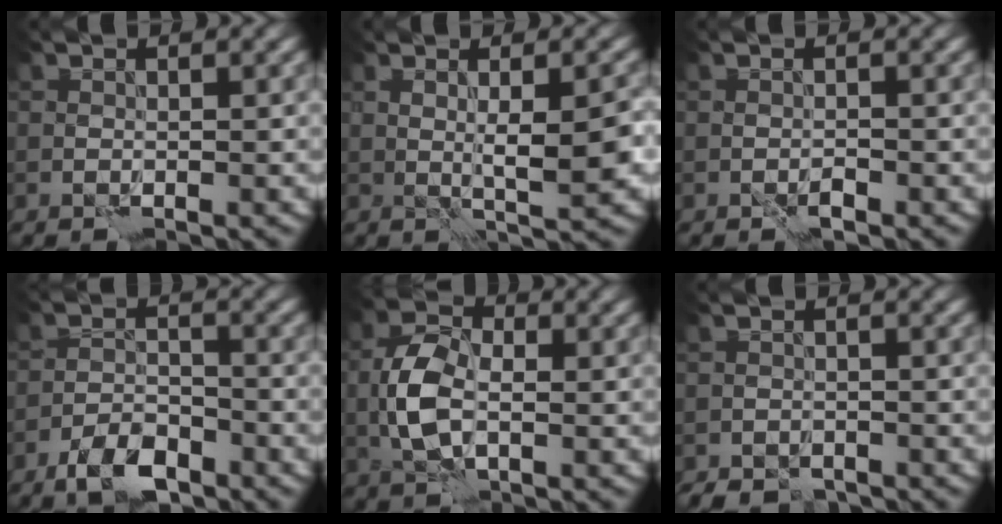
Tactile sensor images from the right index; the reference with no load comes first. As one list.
[{"total": 3.5, "force": [0.6, 0.4, 3.4], "torque": [-0.056, -0.004, 0.017]}, {"total": 0.7, "force": [-0.5, 0.3, 0.4], "torque": [-0.006, 0.001, -0.008]}, {"total": 4.2, "force": [-3.0, 1.6, 2.4], "torque": [-0.037, -0.002, -0.059]}, {"total": 4.8, "force": [-0.6, 2.8, 3.9], "torque": [-0.088, -0.003, -0.016]}, {"total": 2.0, "force": [-1.8, 0.9, 0.3], "torque": [0.000, -0.003, -0.033]}]